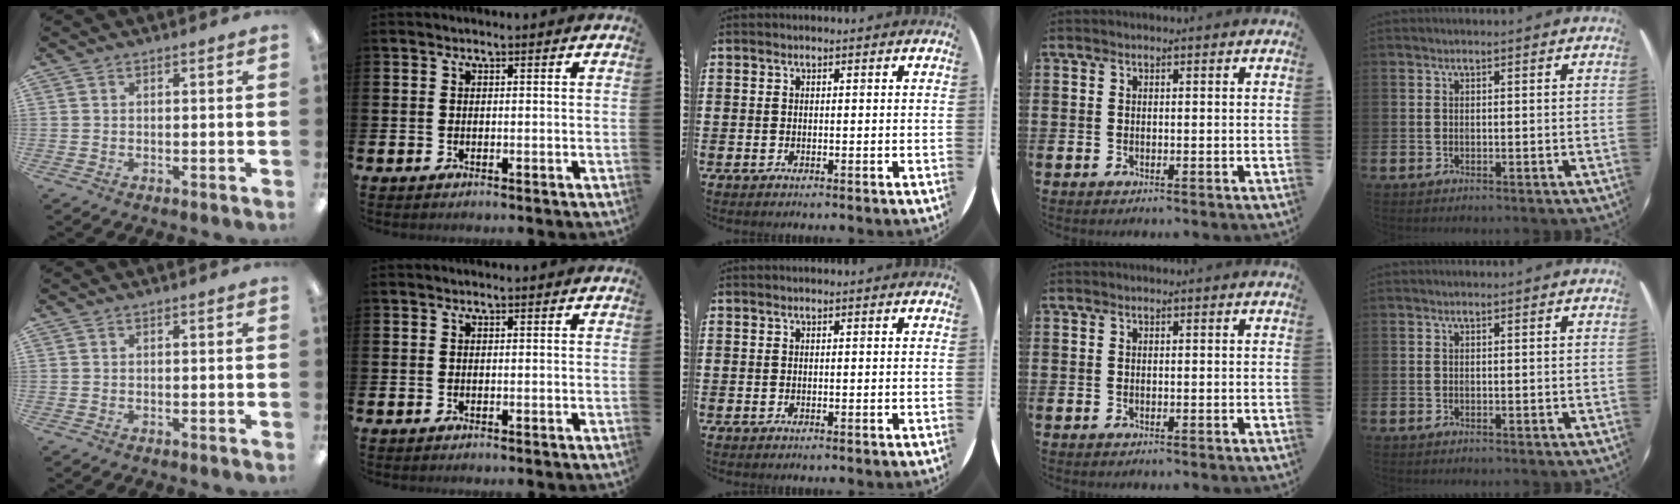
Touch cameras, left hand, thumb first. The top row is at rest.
{}